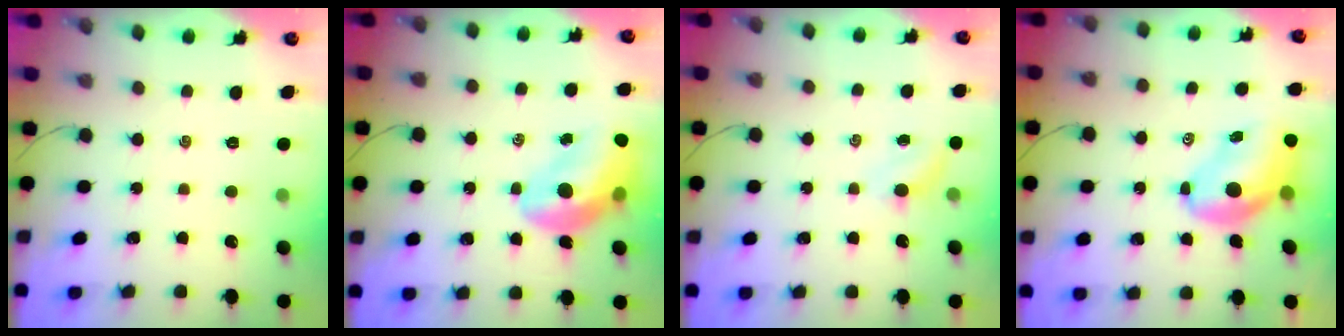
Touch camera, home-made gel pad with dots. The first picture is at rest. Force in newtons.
{"total": 14.0, "press": 13.5, "slide": 3.6}
{"total": 3.1, "press": 2.9, "slide": 1.0}
{"total": 10.0, "press": 9.5, "slide": 3.1}